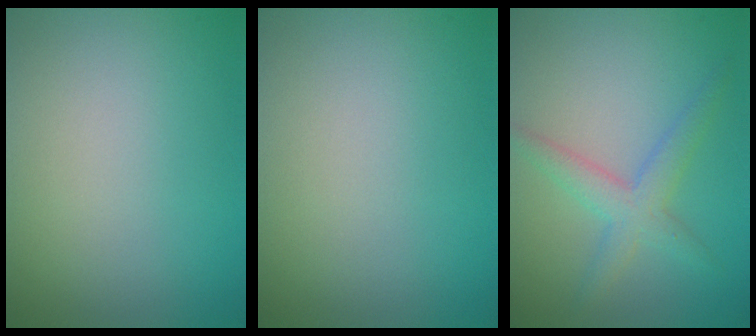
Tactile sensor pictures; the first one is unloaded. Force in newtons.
{"total": 0.0}
{"total": 2.9, "press": 2.9, "slide": 0.1}